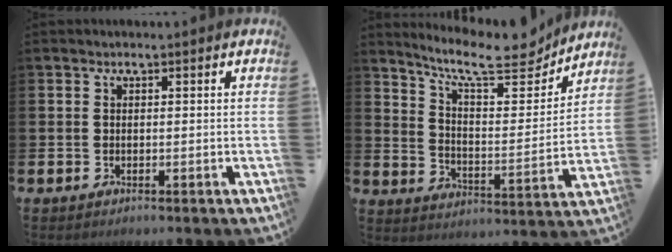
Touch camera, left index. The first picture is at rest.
{"total": 11.0, "force": [9.8, 2.3, 4.5], "torque": [-0.098, -0.069, 0.167]}